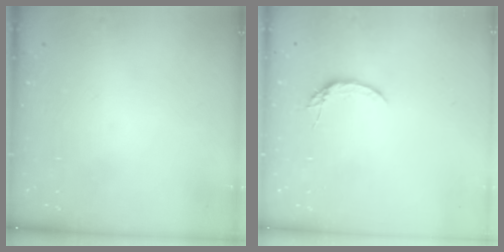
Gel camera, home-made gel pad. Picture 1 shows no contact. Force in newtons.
{"total": 4.3, "press": 4.3, "slide": 0.5}